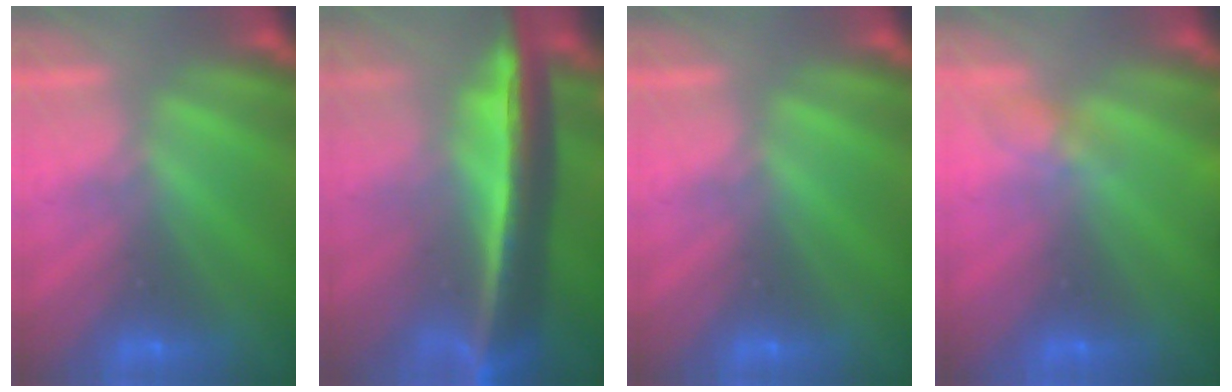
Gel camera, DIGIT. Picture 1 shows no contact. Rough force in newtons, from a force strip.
{"total": 5.6}
{"total": 0.0}
{"total": 3.5}